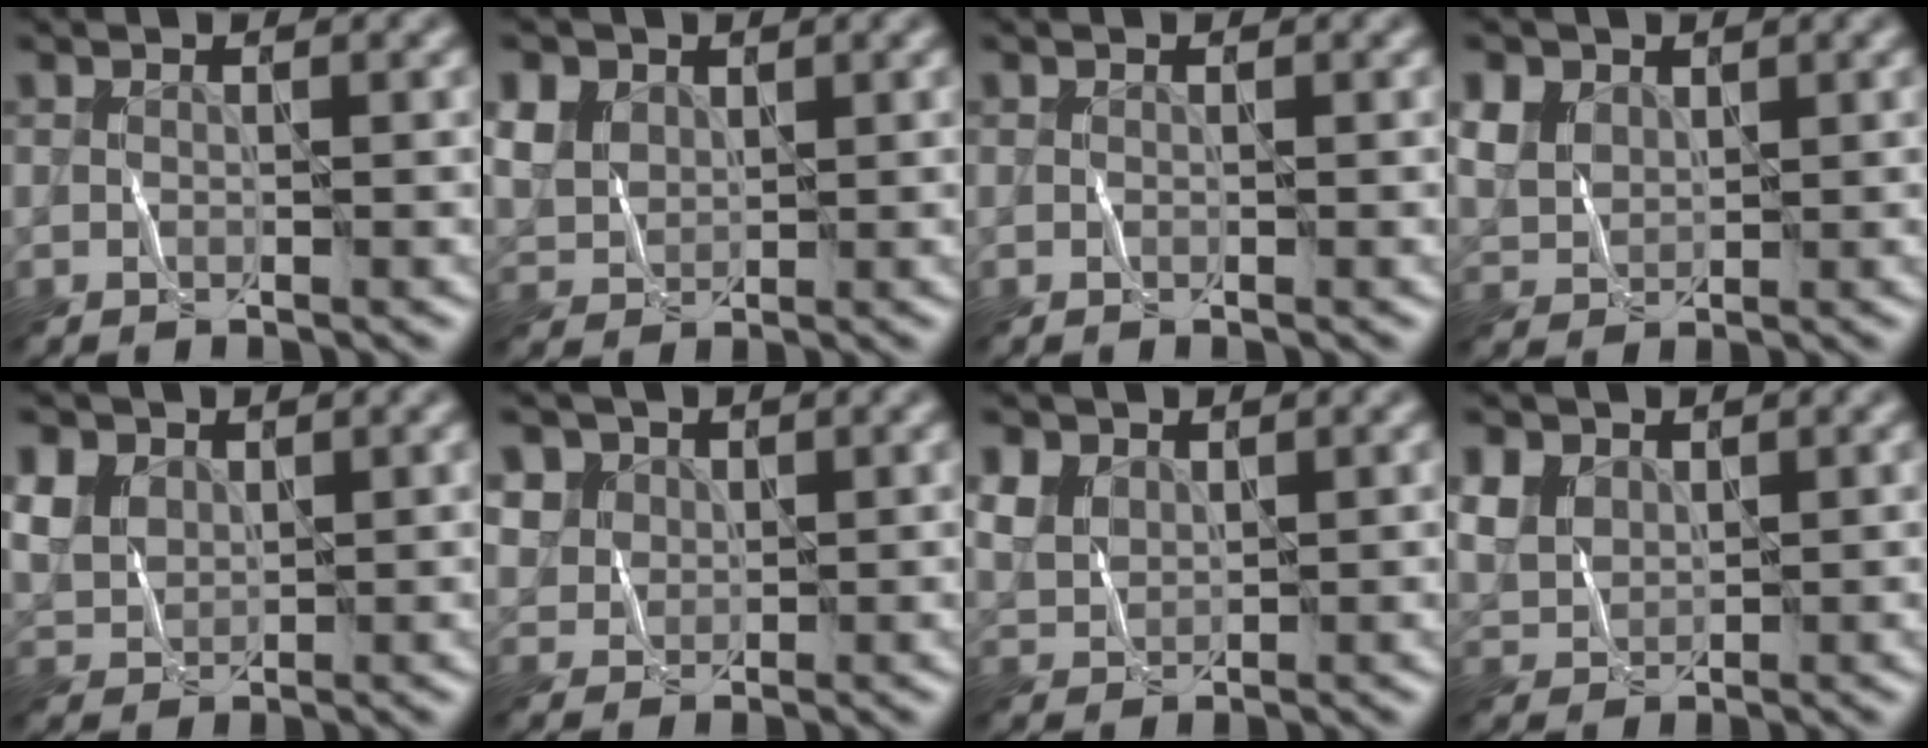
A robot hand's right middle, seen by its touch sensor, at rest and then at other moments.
{"total": 3.8, "force": [2.1, 2.8, 1.3], "torque": [-0.053, 0.012, 0.037]}
{"total": 0.0}
{"total": 3.5, "force": [2.1, 2.5, 1.2], "torque": [-0.048, 0.012, 0.035]}
{"total": 4.2, "force": [2.3, 3.1, 1.6], "torque": [-0.065, 0.014, 0.041]}
{"total": 3.4, "force": [2.1, 2.5, 0.5], "torque": [-0.035, 0.004, 0.041]}
{"total": 2.7, "force": [1.7, 2.0, 0.8], "torque": [-0.035, 0.007, 0.032]}
{"total": 3.2, "force": [1.9, 2.4, 1.1], "torque": [-0.045, 0.010, 0.034]}